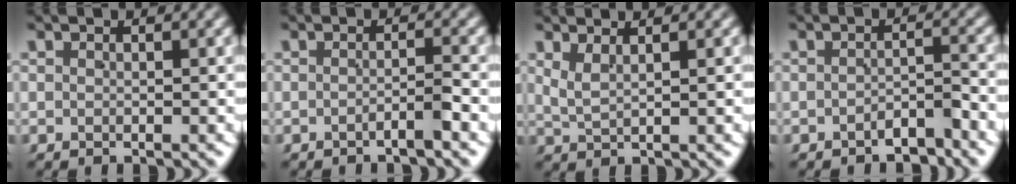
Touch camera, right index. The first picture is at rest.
{"total": 1.4, "force": [-1.1, -0.1, 0.8], "torque": [-0.008, 0.004, -0.024]}
{"total": 1.8, "force": [1.2, 0.4, 1.2], "torque": [-0.033, -0.004, 0.029]}
{"total": 2.5, "force": [-2.3, 0.6, 0.8], "torque": [0.002, -0.001, -0.041]}